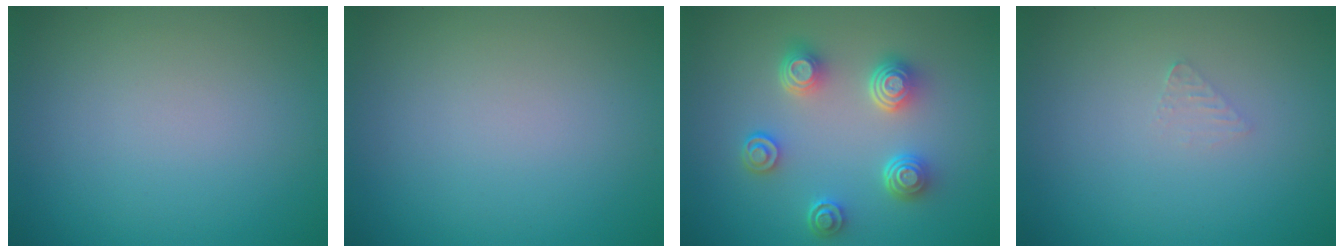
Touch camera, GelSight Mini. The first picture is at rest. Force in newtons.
{"total": 0.0}
{"total": 4.6, "press": 3.6, "slide": 2.9}
{"total": 0.8, "press": 0.8, "slide": 0.1}